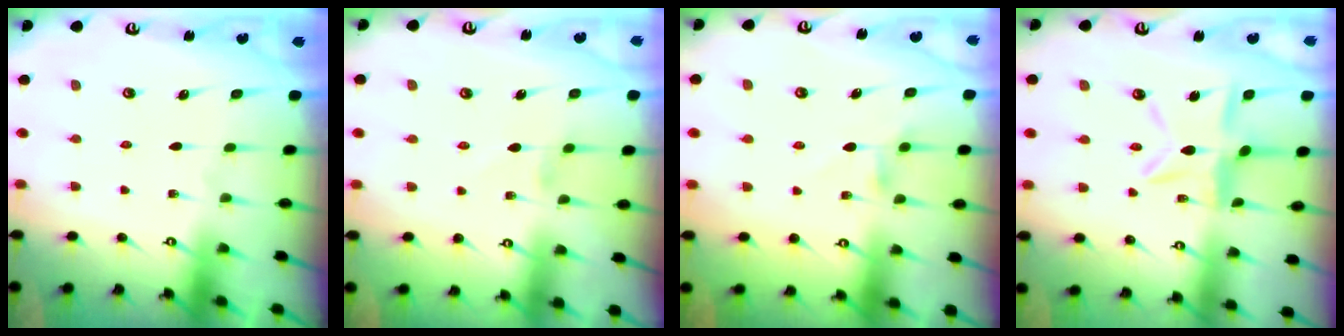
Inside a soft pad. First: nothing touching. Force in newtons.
{"total": 0.0}
{"total": 2.8, "press": 2.7, "slide": 0.5}
{"total": 10.2, "press": 10.2, "slide": 0.7}